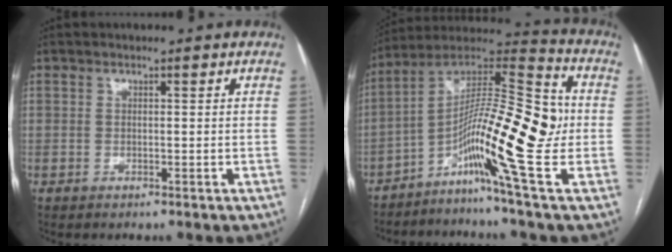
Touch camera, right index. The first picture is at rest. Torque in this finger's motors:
{"motor_torque": [2.14, 0.00, 1.05, 0.21]}